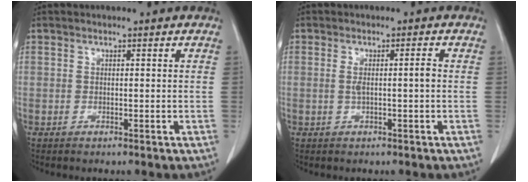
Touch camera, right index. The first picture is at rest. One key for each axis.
{"total": 2.4, "fx": 0.1, "fy": 0.1, "fz": 2.4, "tx": -0.045, "ty": 0.008, "tz": 0.007}